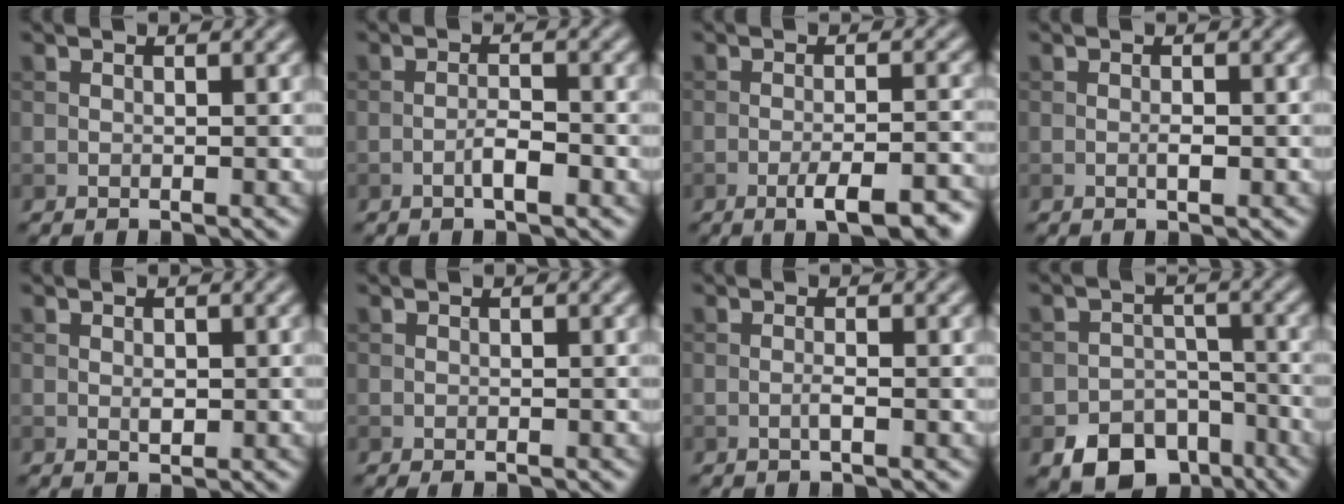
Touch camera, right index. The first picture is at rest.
{"total": 2.0, "force": [-1.0, 0.4, 1.7], "torque": [-0.030, 0.005, -0.020]}
{"total": 6.1, "force": [-3.4, 1.6, 4.8], "torque": [-0.072, 0.001, -0.047]}
{"total": 0.9, "force": [-0.3, 0.2, 0.9], "torque": [-0.017, -0.001, -0.005]}
{"total": 0.9, "force": [0.0, 0.5, 0.8], "torque": [-0.012, -0.003, 0.001]}
{"total": 0.6, "force": [-0.5, 0.1, 0.4], "torque": [-0.006, -0.002, -0.007]}
{"total": 0.9, "force": [-0.3, 0.1, 0.9], "torque": [-0.017, 0.001, -0.009]}
{"total": 9.0, "force": [-6.2, 5.7, 3.1], "torque": [-0.031, -0.015, -0.087]}